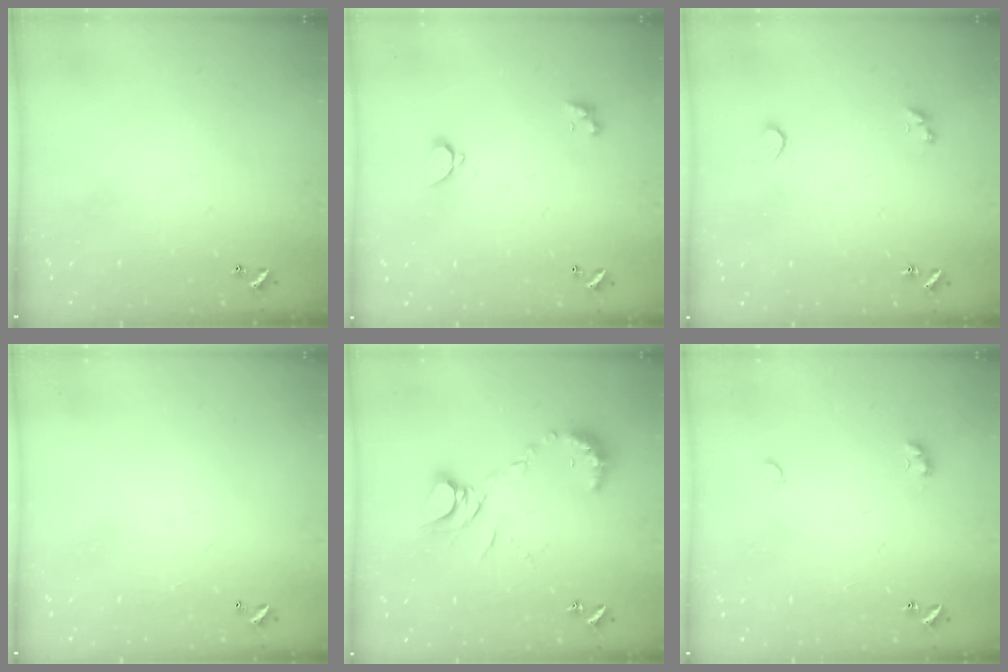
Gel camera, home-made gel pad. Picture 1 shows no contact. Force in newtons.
{"total": 2.1, "press": 1.8, "slide": 1.0}
{"total": 2.6, "press": 2.2, "slide": 1.2}
{"total": 2.8, "press": 2.8, "slide": 0.1}
{"total": 9.8, "press": 9.8, "slide": 1.0}
{"total": 3.8, "press": 3.7, "slide": 0.6}